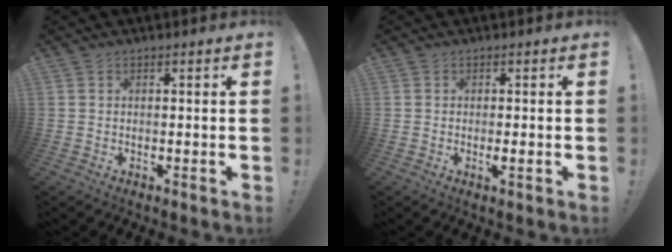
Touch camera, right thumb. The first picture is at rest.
{"total": 1.6, "force": [-0.1, 0.1, 1.6], "torque": [-0.023, -0.003, -0.004]}